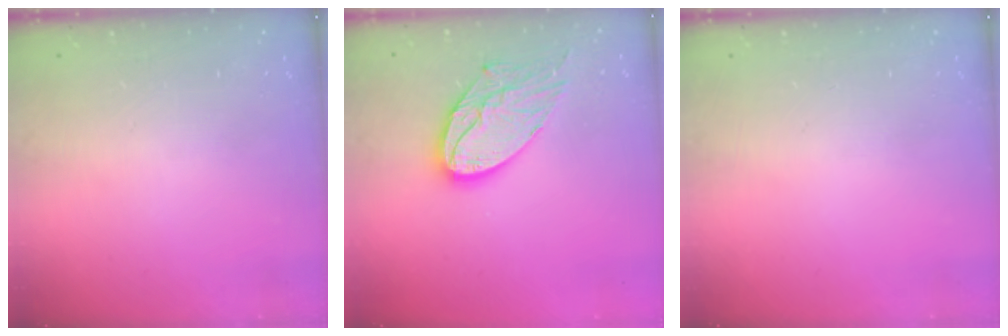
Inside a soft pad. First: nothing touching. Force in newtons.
{"total": 14.2, "press": 14.1, "slide": 1.2}
{"total": 0.0}